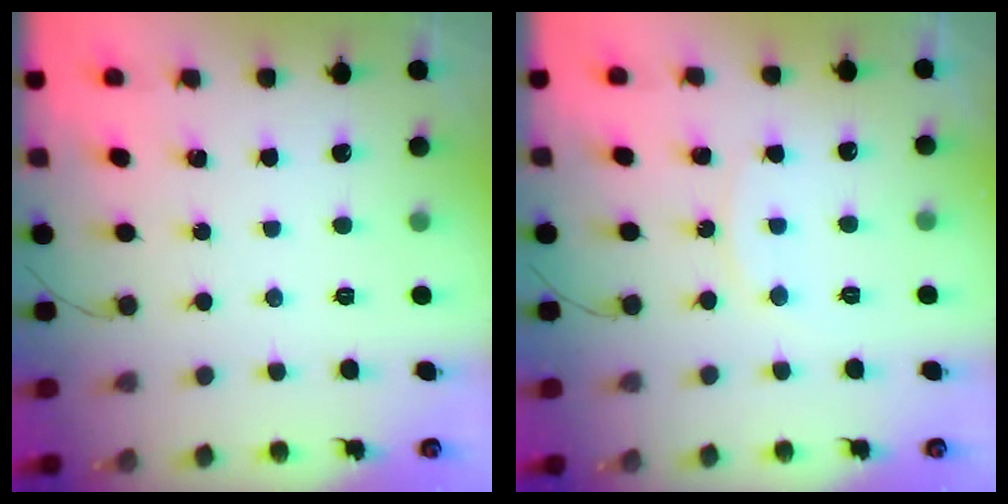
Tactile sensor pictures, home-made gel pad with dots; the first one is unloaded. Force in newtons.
{"total": 6.1, "press": 6.0, "slide": 0.4}